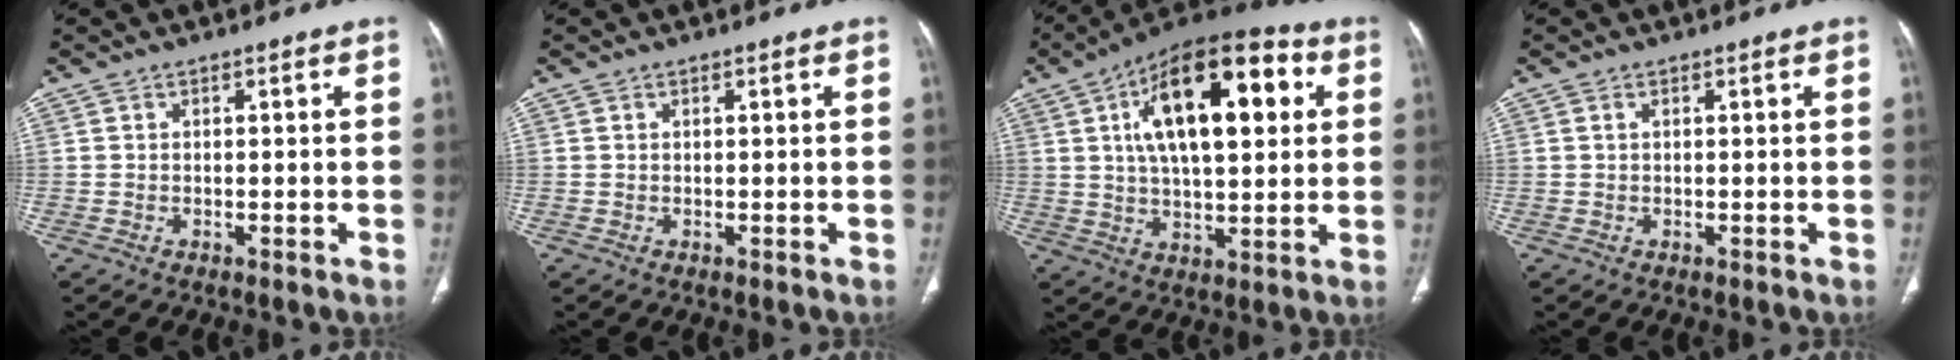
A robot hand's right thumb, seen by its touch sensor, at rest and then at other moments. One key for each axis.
{"total": 0.0}
{"total": 21.8, "fx": 6.0, "fy": 9.8, "fz": 18.5, "tx": -0.264, "ty": 0.007, "tz": 0.086}
{"total": 0.5, "fx": 0.2, "fy": 0.3, "fz": 0.4, "tx": -0.010, "ty": 0.005, "tz": 0.004}